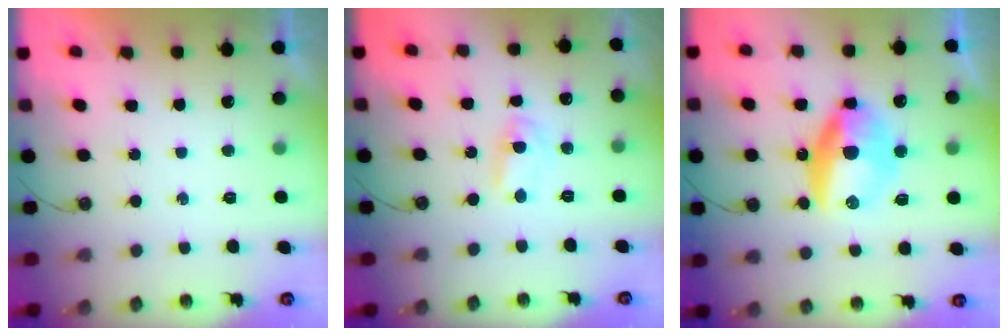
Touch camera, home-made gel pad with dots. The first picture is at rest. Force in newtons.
{"total": 1.9, "press": 1.9, "slide": 0.2}
{"total": 11.0, "press": 11.0, "slide": 0.8}